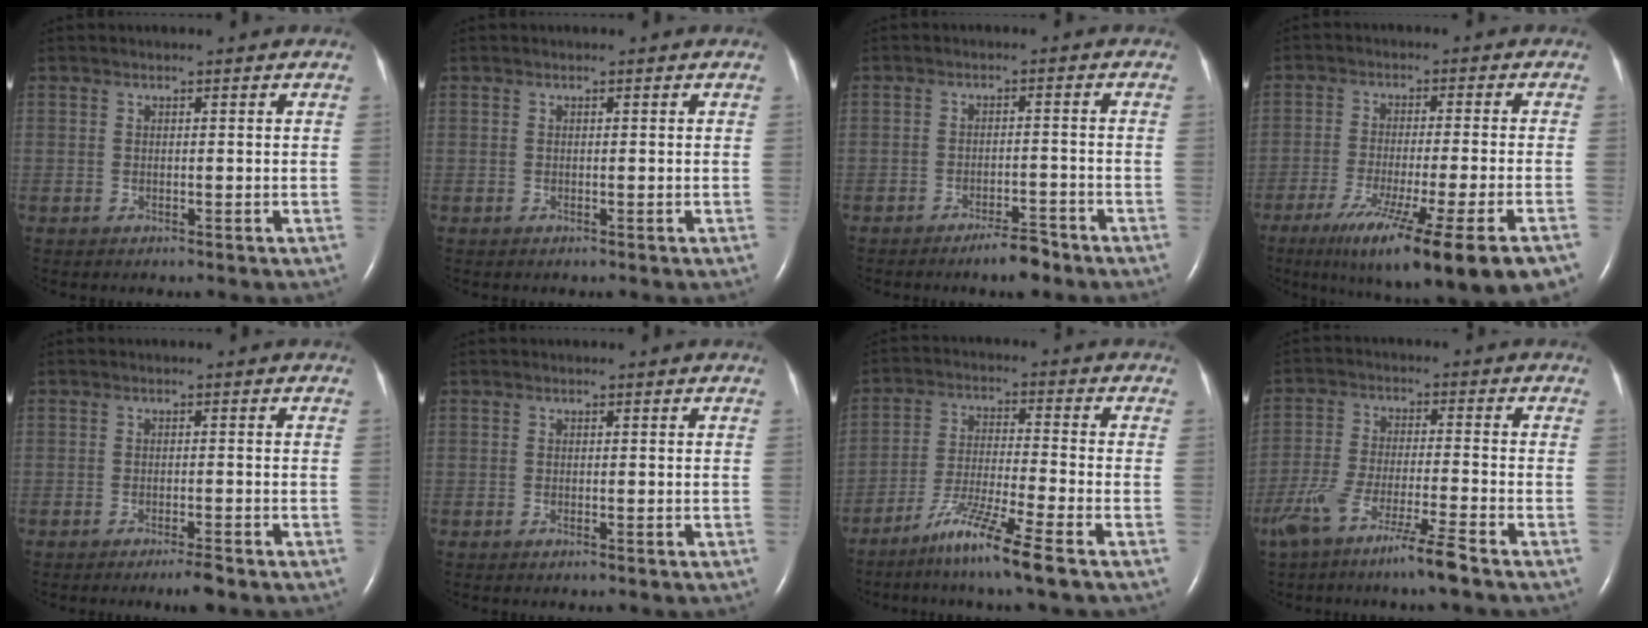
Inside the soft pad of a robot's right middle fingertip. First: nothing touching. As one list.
[{"total": 0.0}, {"total": 3.9, "force": [-3.2, 0.6, 2.2], "torque": [-0.036, -0.001, -0.052]}, {"total": 18.3, "force": [-11.5, 0.2, 14.2], "torque": [-0.176, -0.052, -0.180]}, {"total": 2.6, "force": [-2.0, 0.0, 1.7], "torque": [-0.029, -0.004, -0.032]}, {"total": 0.6, "force": [-0.3, 0.0, 0.4], "torque": [-0.011, -0.002, -0.004]}, {"total": 9.5, "force": [-6.4, -1.0, 7.0], "torque": [-0.136, -0.034, -0.123]}, {"total": 9.3, "force": [-6.5, -0.5, 6.6], "torque": [-0.133, -0.026, -0.125]}]